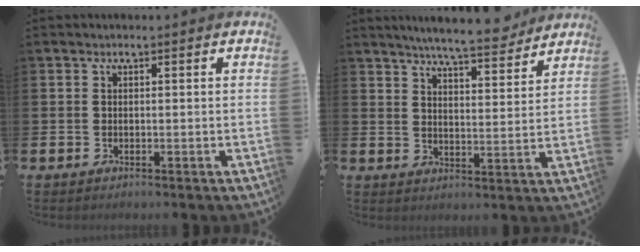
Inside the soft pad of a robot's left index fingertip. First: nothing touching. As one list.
[{"total": 7.0, "force": [6.7, 0.4, 2.0], "torque": [-0.047, -0.039, 0.117]}]